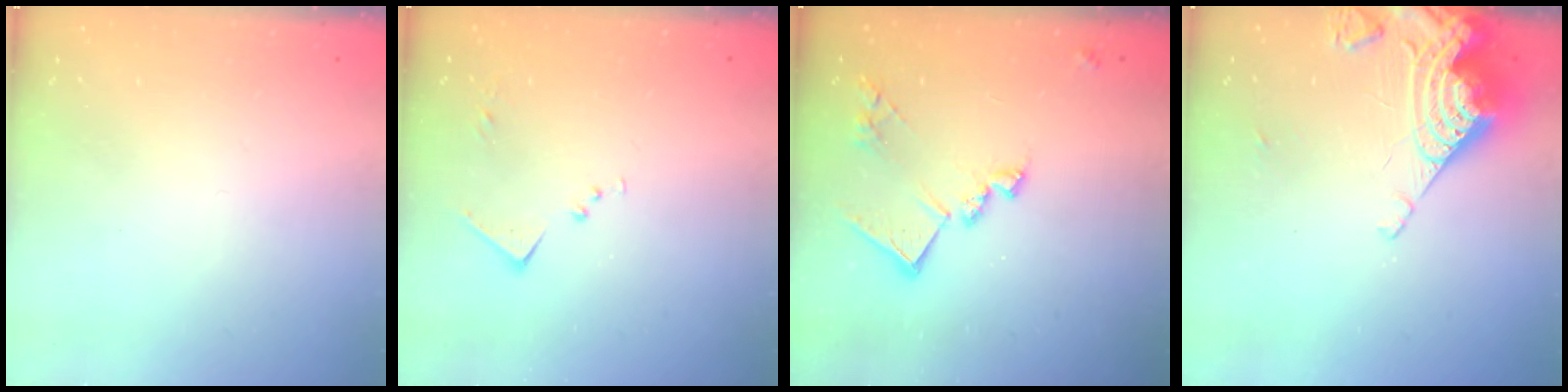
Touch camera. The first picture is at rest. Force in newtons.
{"total": 6.9, "press": 6.9, "slide": 0.5}
{"total": 14.9, "press": 14.9, "slide": 0.8}
{"total": 14.1, "press": 14.0, "slide": 1.5}